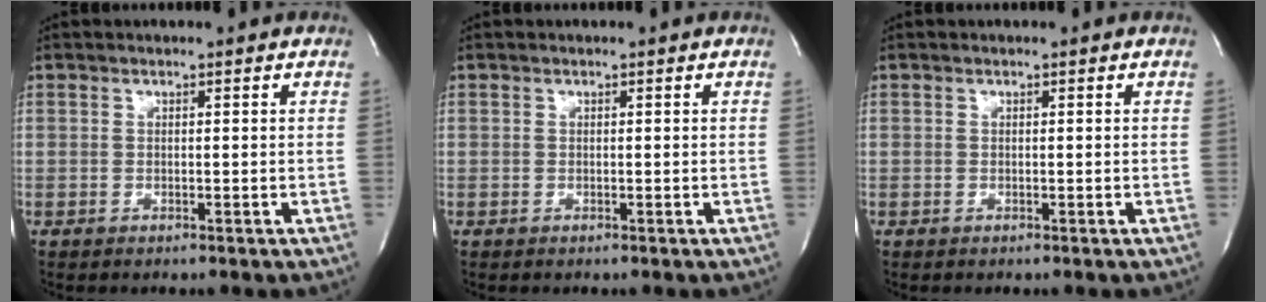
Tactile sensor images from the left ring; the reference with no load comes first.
{"total": 0.0}
{"total": 0.0}